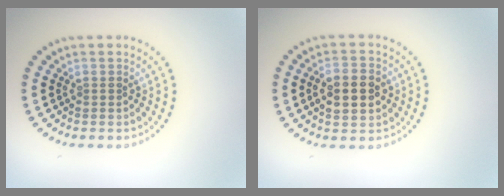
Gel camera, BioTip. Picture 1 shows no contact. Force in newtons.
{"total": 4.8, "press": 4.8, "slide": 0.1}